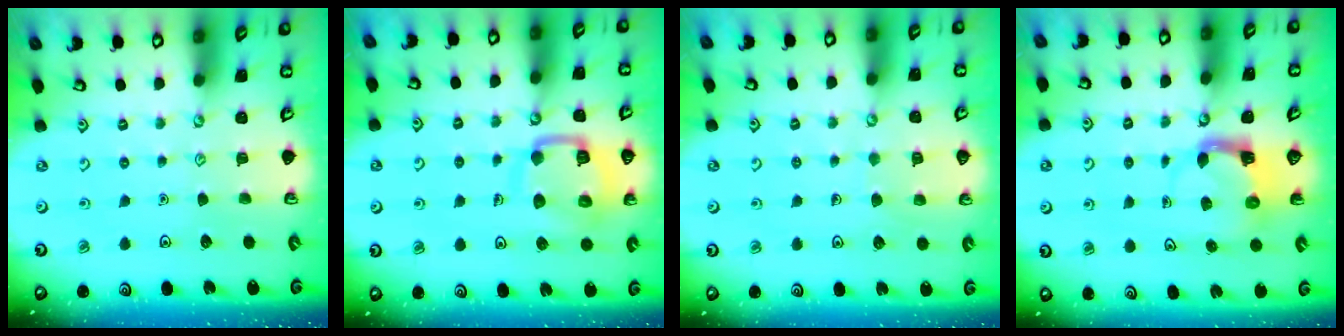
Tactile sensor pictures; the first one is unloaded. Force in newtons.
{"total": 12.6, "press": 12.5, "slide": 1.4}
{"total": 4.6, "press": 4.6, "slide": 0.4}
{"total": 3.7, "press": 3.7, "slide": 0.7}